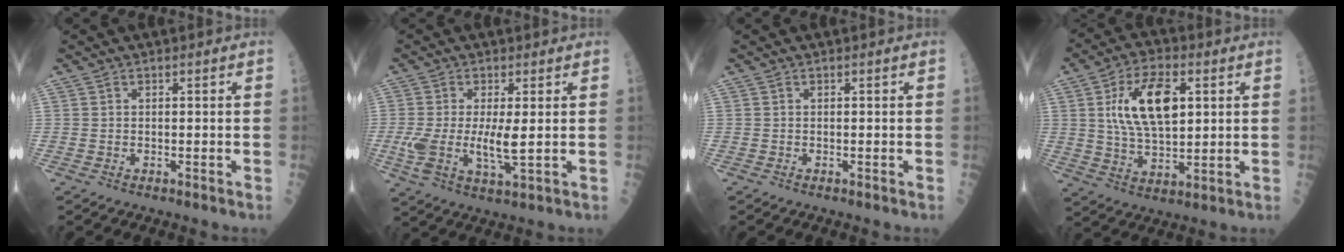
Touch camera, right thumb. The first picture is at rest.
{"total": 8.1, "force": [0.0, 2.4, 7.8], "torque": [-0.175, -0.016, 0.002]}
{"total": 0.0}
{"total": 14.0, "force": [3.4, 6.8, 11.8], "torque": [-0.203, -0.006, 0.065]}